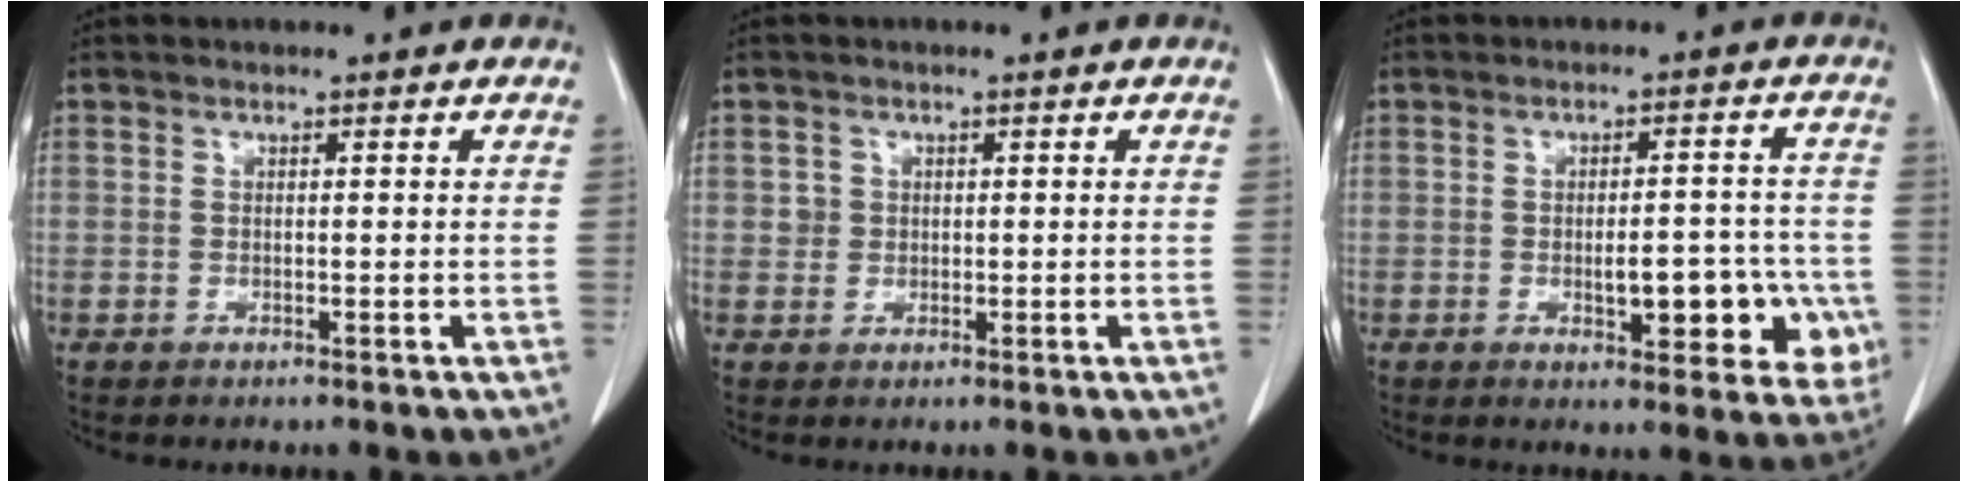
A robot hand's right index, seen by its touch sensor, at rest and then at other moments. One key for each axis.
{"total": 1.7, "fx": 0.3, "fy": 1.6, "fz": 0.2, "tx": 0.004, "ty": 0.002, "tz": 0.002}
{"total": 10.1, "fx": -2.5, "fy": 4.0, "fz": 9.0, "tx": -0.097, "ty": 0.010, "tz": -0.022}